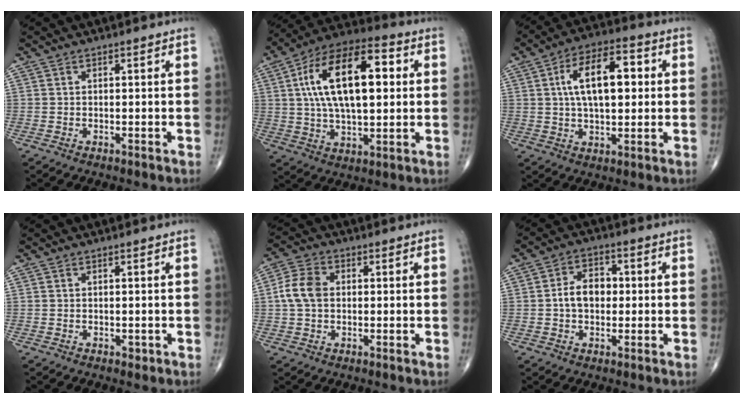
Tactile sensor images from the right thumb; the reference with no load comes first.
{"total": 20.8, "force": [3.9, 9.9, 17.8], "torque": [-0.295, 0.017, 0.059]}
{"total": 13.8, "force": [2.3, 6.8, 11.8], "torque": [-0.181, 0.016, 0.035]}
{"total": 0.7, "force": [-0.2, 0.5, 0.4], "torque": [0.002, 0.001, -0.002]}
{"total": 6.7, "force": [0.4, 4.9, 4.6], "torque": [-0.092, 0.014, 0.000]}
{"total": 6.8, "force": [-0.1, 4.8, 4.8], "torque": [-0.066, 0.018, -0.008]}